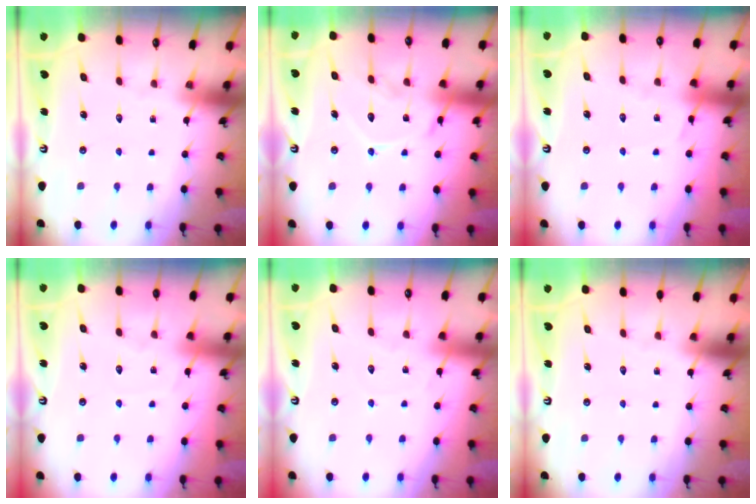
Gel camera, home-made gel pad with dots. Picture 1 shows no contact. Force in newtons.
{"total": 13.0, "press": 13.0, "slide": 1.1}
{"total": 4.0, "press": 4.0, "slide": 0.4}
{"total": 5.8, "press": 5.7, "slide": 0.7}
{"total": 2.8, "press": 2.8, "slide": 0.4}
{"total": 0.0}